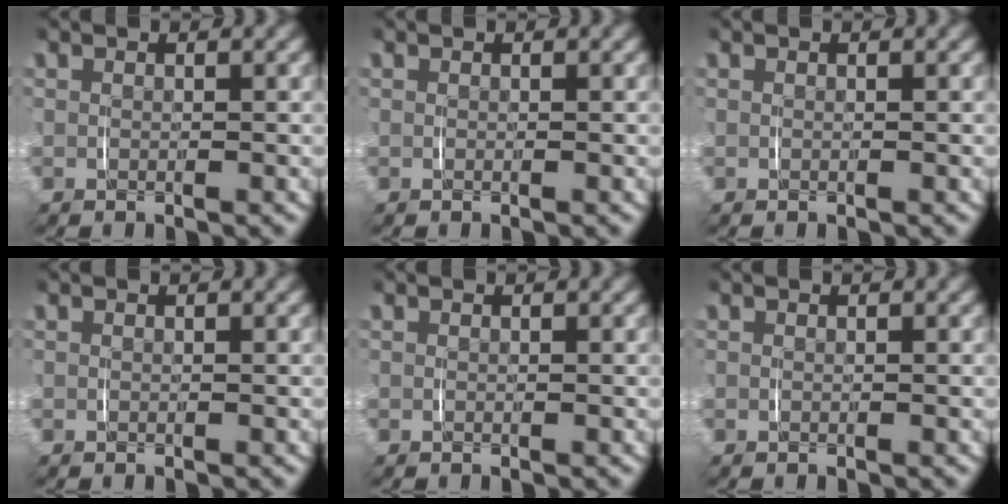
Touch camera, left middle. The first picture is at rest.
{"total": 0.0}
{"total": 0.0}
{"total": 0.0}
{"total": 0.0}
{"total": 0.0}